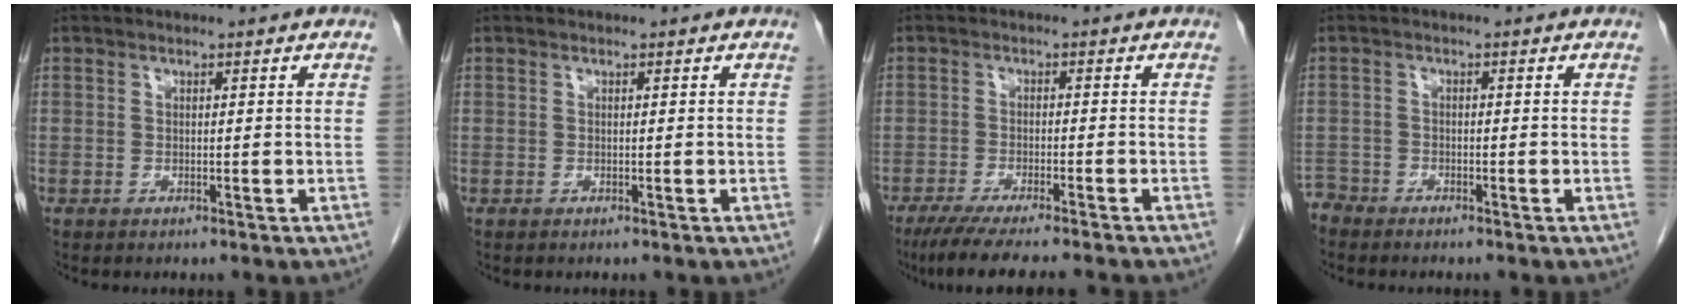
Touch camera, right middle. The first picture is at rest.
{"total": 0.0}
{"total": 10.8, "force": [-9.1, 0.2, 5.8], "torque": [-0.075, -0.025, -0.139]}
{"total": 2.4, "force": [-2.3, 0.6, -0.4], "torque": [0.008, -0.005, -0.047]}